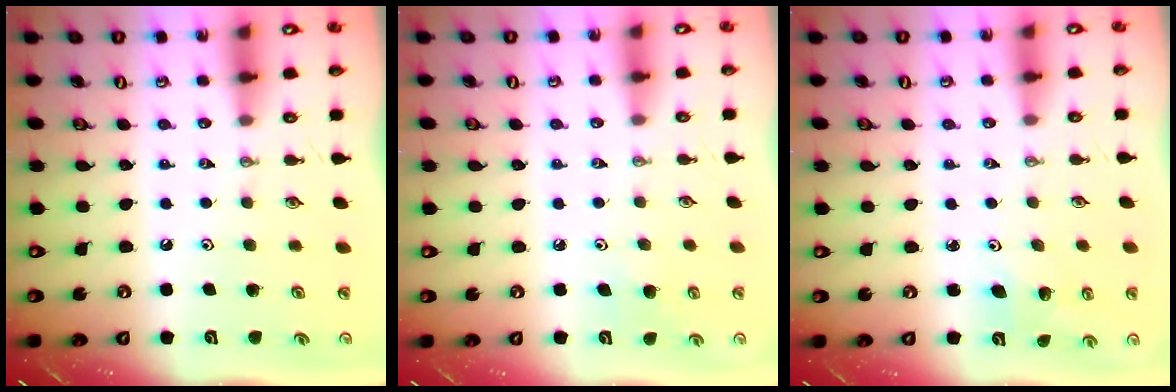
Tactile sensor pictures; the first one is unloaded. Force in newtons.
{"total": 4.1, "press": 4.1, "slide": 0.4}
{"total": 3.3, "press": 3.0, "slide": 1.3}